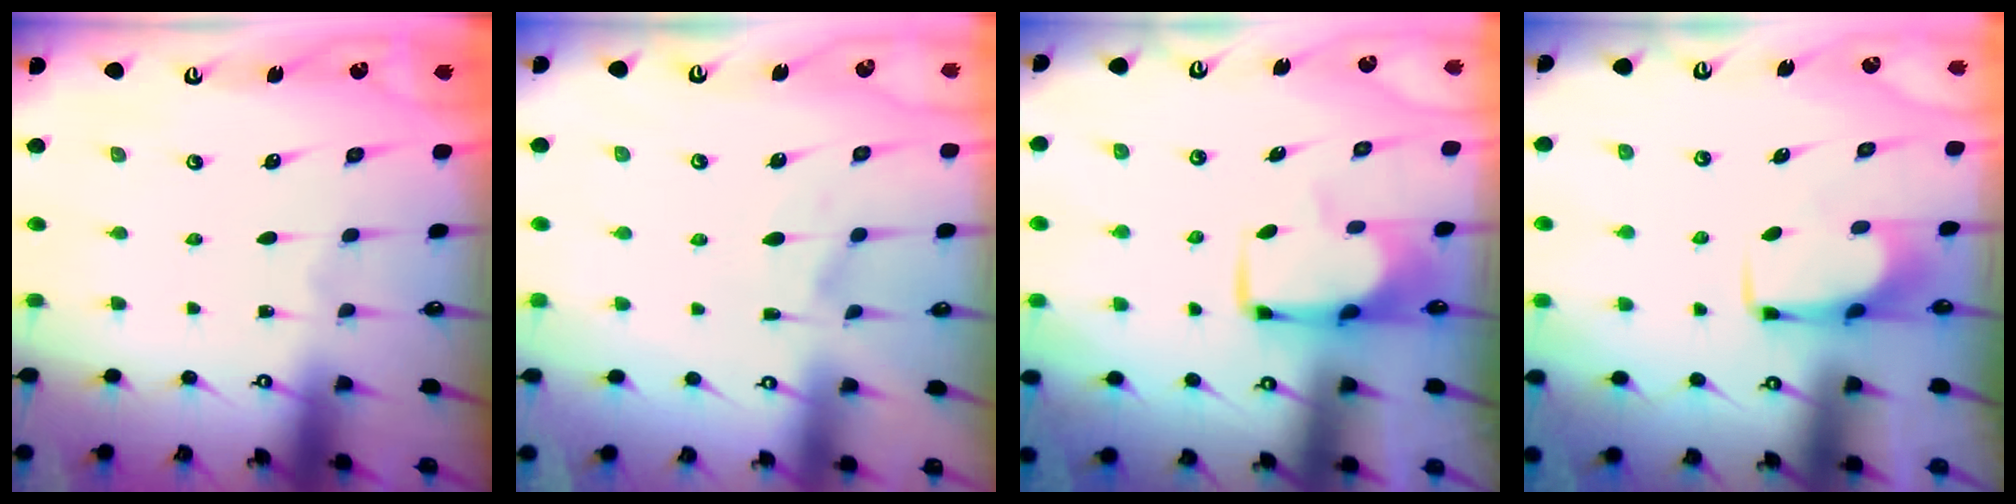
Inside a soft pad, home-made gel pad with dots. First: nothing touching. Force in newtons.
{"total": 1.9, "press": 1.4, "slide": 1.2}
{"total": 1.5, "press": 1.5, "slide": 0.5}
{"total": 1.7, "press": 1.6, "slide": 0.4}